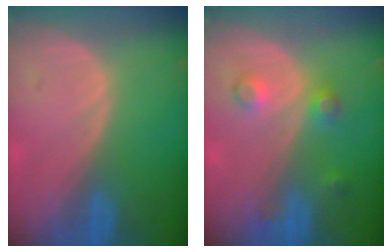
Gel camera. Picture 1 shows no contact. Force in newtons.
{"total": 3.5, "press": 3.2, "slide": 1.6}